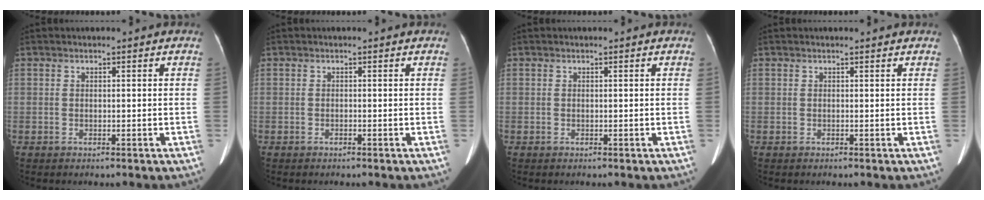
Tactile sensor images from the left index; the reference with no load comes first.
{"total": 0.0}
{"total": 0.0}
{"total": 1.2, "force": [1.1, 0.0, 0.3], "torque": [-0.012, 0.006, 0.015]}